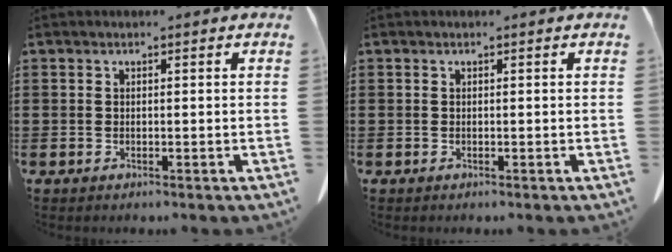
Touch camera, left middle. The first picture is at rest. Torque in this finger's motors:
{"motor_torque": [0.00, 0.00, 0.00, 0.00]}